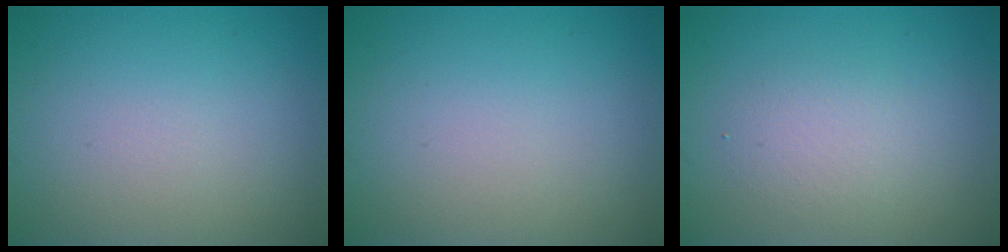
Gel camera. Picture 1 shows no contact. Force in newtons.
{"total": 0.0}
{"total": 2.2, "press": 2.2, "slide": 0.3}